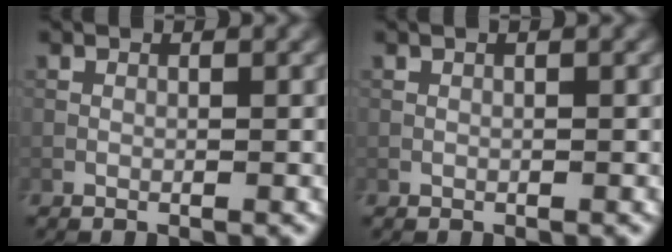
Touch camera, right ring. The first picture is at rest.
{"total": 0.0}